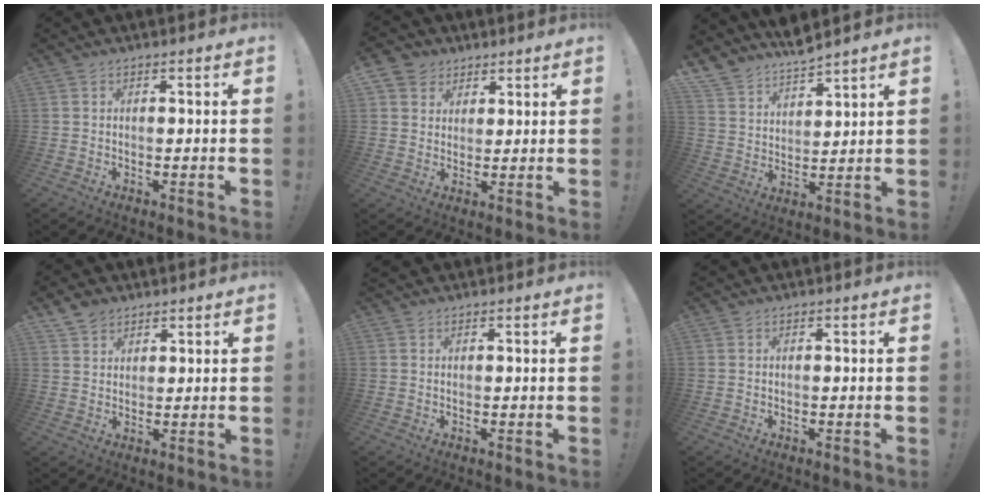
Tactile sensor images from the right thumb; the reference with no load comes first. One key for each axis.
{"total": 6.3, "fx": 3.3, "fy": 5.2, "fz": 0.8, "tx": -0.017, "ty": -0.019, "tz": 0.066}
{"total": 7.4, "fx": 7.0, "fy": 2.4, "fz": 1.0, "tx": -0.040, "ty": -0.066, "tz": 0.132}
{"total": 4.4, "fx": 3.4, "fy": 2.7, "fz": 0.7, "tx": -0.008, "ty": -0.019, "tz": 0.064}
{"total": 0.8, "fx": 0.8, "fy": 0.3, "fz": 0.1, "tx": -0.001, "ty": -0.002, "tz": 0.015}
{"total": 0.0}